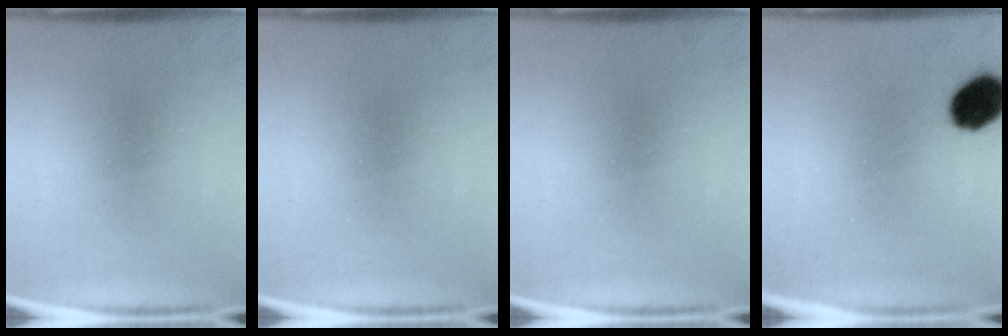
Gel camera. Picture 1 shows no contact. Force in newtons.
{"total": 0.0}
{"total": 0.0}
{"total": 10.1}